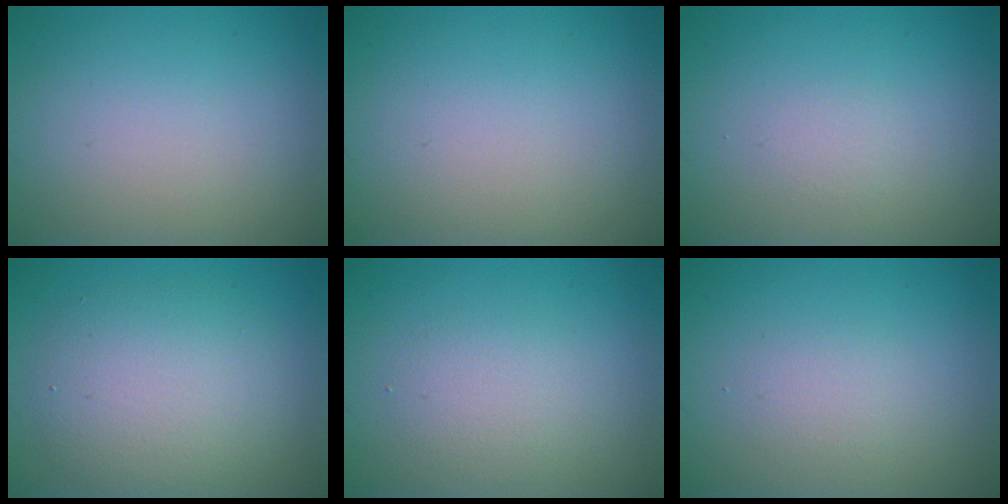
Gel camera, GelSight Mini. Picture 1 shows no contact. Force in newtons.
{"total": 0.0}
{"total": 0.8, "press": 0.8, "slide": 0.1}
{"total": 5.5, "press": 5.5, "slide": 0.4}
{"total": 2.2, "press": 2.2, "slide": 0.1}
{"total": 1.4, "press": 1.4, "slide": 0.1}